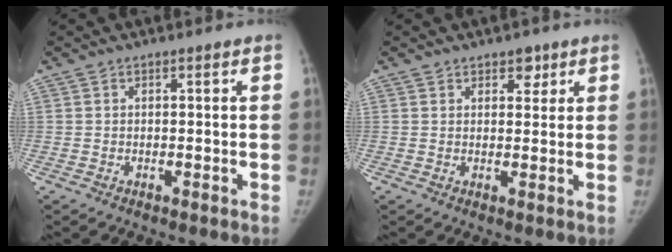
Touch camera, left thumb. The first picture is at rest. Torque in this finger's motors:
{"motor_torque": [0.96, 0.25, 0.32, -0.06, 0.08]}